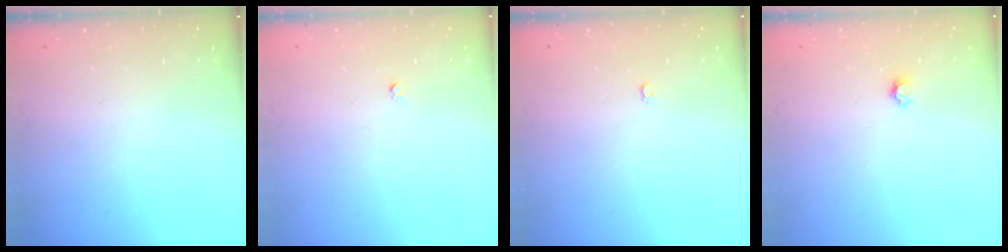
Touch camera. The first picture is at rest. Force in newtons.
{"total": 2.5, "press": 2.5, "slide": 0.2}
{"total": 2.2, "press": 2.2, "slide": 0.2}
{"total": 3.7, "press": 3.6, "slide": 0.2}